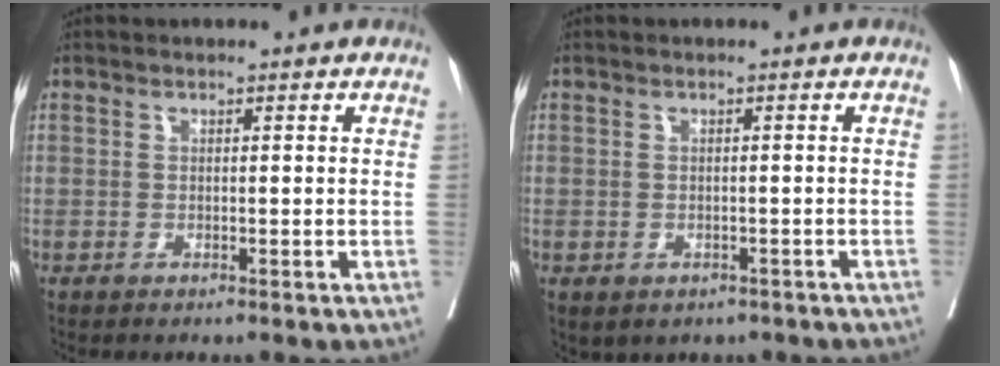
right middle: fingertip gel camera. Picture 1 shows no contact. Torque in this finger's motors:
{"motor_torque": [0.26, -1.81, 0.10, 0.04]}